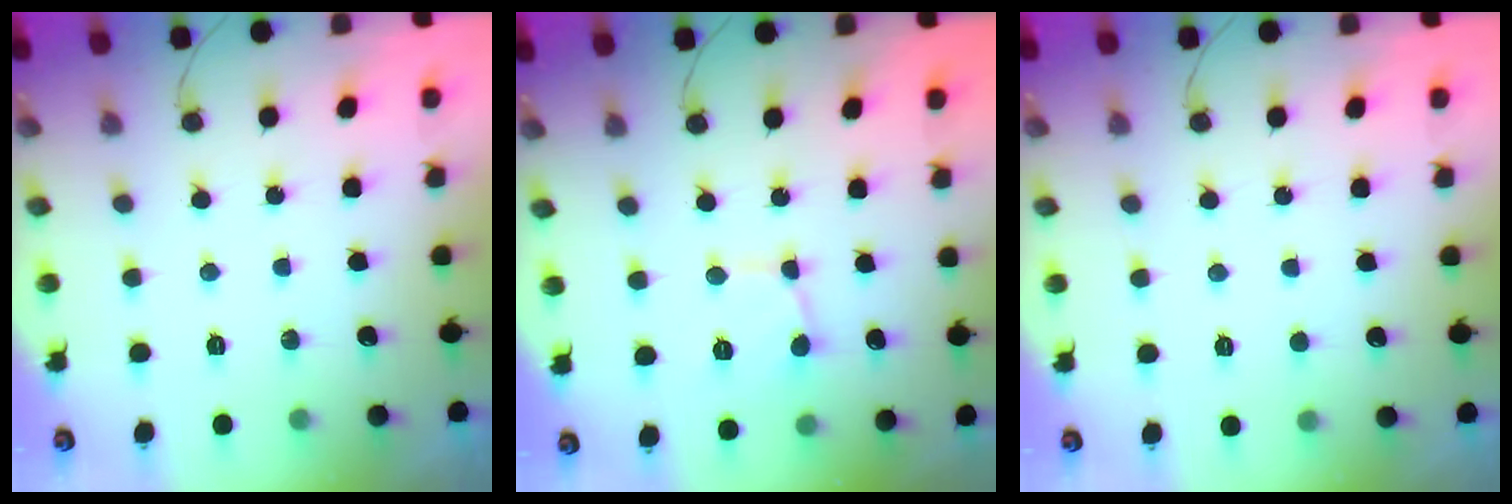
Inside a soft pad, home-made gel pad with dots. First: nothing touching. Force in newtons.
{"total": 2.1, "press": 2.1, "slide": 0.2}
{"total": 2.2, "press": 2.2, "slide": 0.2}